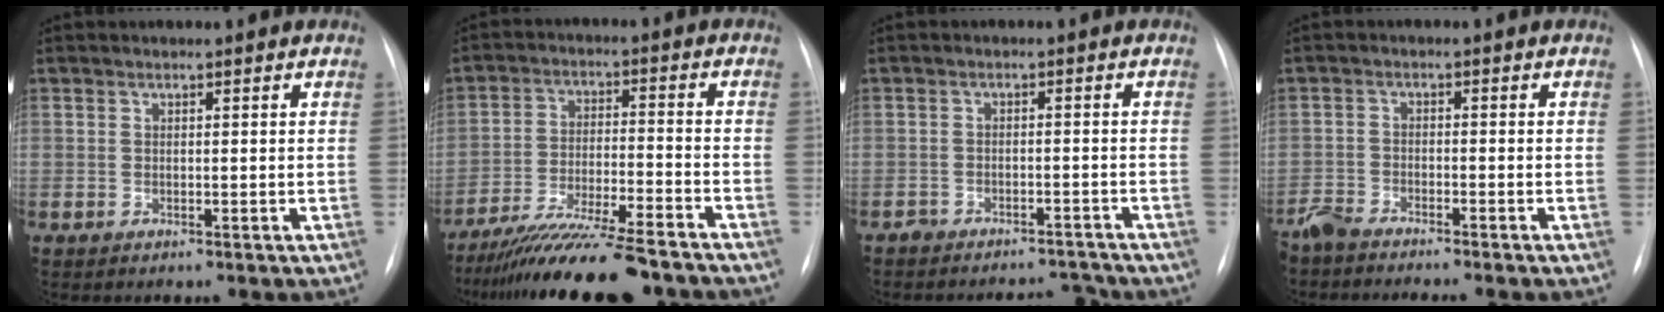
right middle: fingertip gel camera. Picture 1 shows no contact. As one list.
[{"total": 15.4, "force": [-13.4, 0.7, 7.6], "torque": [-0.131, -0.019, -0.220]}, {"total": 5.5, "force": [-5.3, 1.2, -0.2], "torque": [0.014, 0.013, -0.079]}, {"total": 6.1, "force": [-5.8, 0.0, 1.9], "torque": [-0.021, -0.015, -0.099]}]